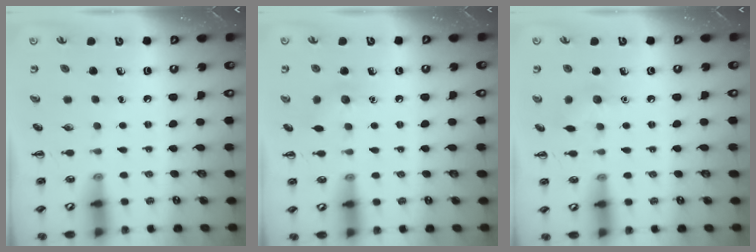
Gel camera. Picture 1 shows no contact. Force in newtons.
{"total": 5.8, "press": 5.6, "slide": 1.4}
{"total": 6.2, "press": 6.1, "slide": 1.3}